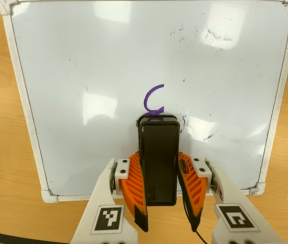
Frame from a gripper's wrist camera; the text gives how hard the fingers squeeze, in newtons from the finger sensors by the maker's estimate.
{"total": 9.5, "left": 7.5, "right": 11.6}